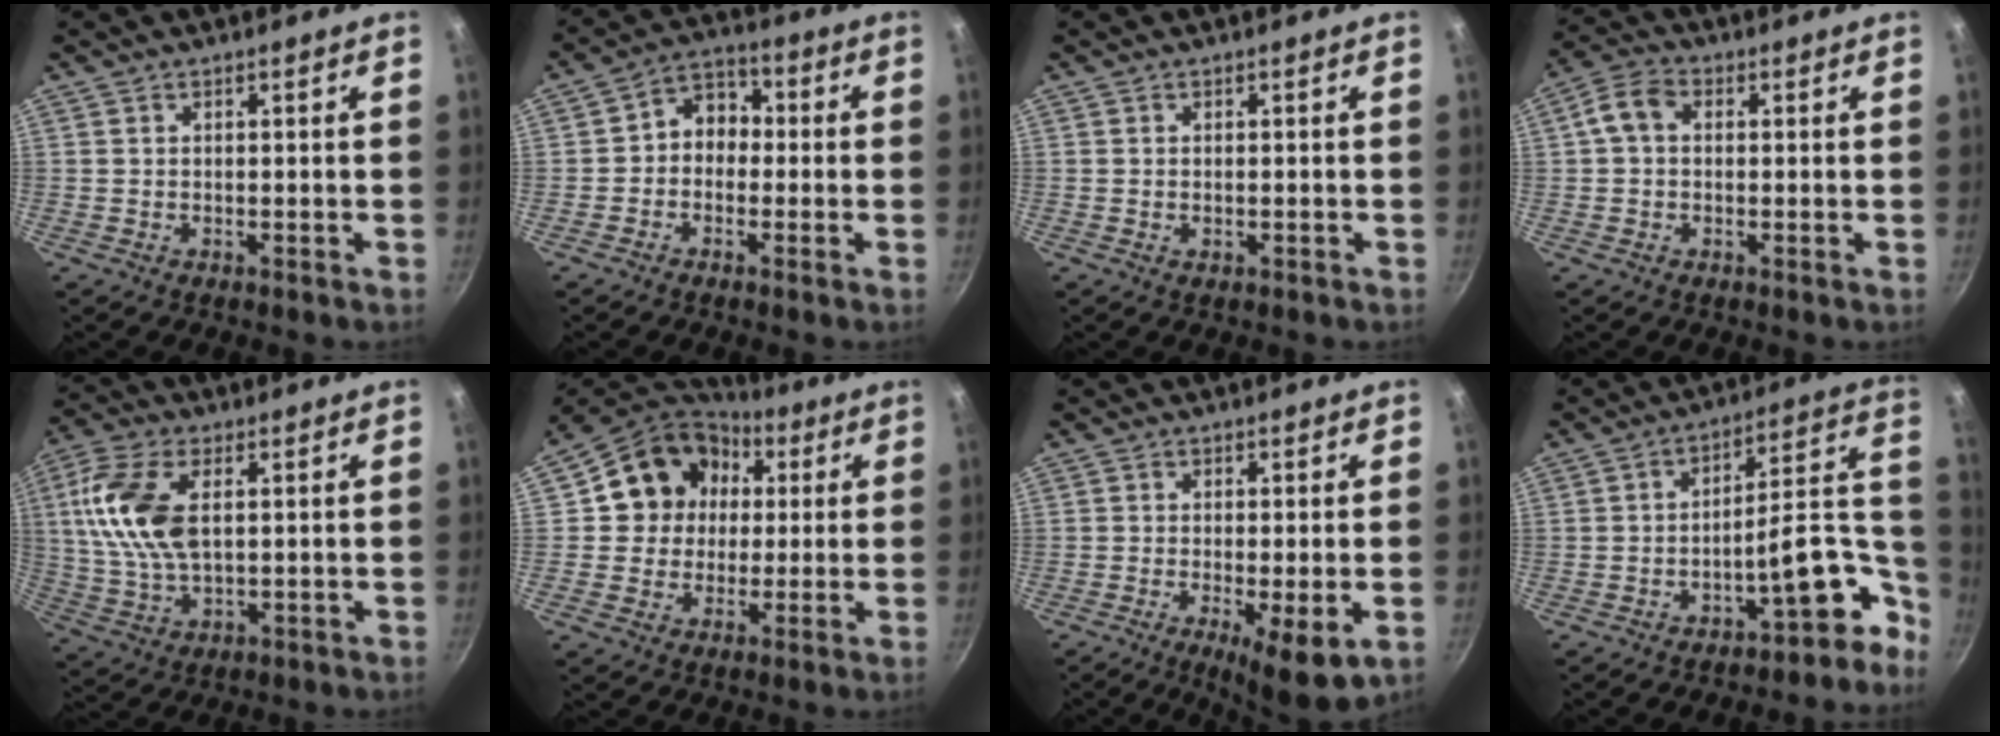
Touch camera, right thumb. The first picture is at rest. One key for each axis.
{"total": 6.5, "fx": -0.7, "fy": 5.3, "fz": 3.7, "tx": -0.023, "ty": 0.028, "tz": -0.031}
{"total": 0.8, "fx": -0.2, "fy": 0.4, "fz": 0.7, "tx": -0.011, "ty": 0.000, "tz": -0.003}
{"total": 5.5, "fx": 0.7, "fy": 4.2, "fz": 3.6, "tx": -0.065, "ty": 0.016, "tz": 0.000}
{"total": 13.7, "fx": 2.7, "fy": 7.5, "fz": 11.1, "tx": -0.220, "ty": 0.001, "tz": 0.049}
{"total": 14.9, "fx": 3.1, "fy": 13.2, "fz": 6.3, "tx": -0.077, "ty": 0.022, "tz": 0.037}
{"total": 8.4, "fx": -2.3, "fy": 2.0, "fz": 7.8, "tx": -0.123, "ty": -0.008, "tz": -0.028}
{"total": 11.6, "fx": -6.9, "fy": 3.9, "fz": 8.5, "tx": -0.072, "ty": 0.091, "tz": -0.101}